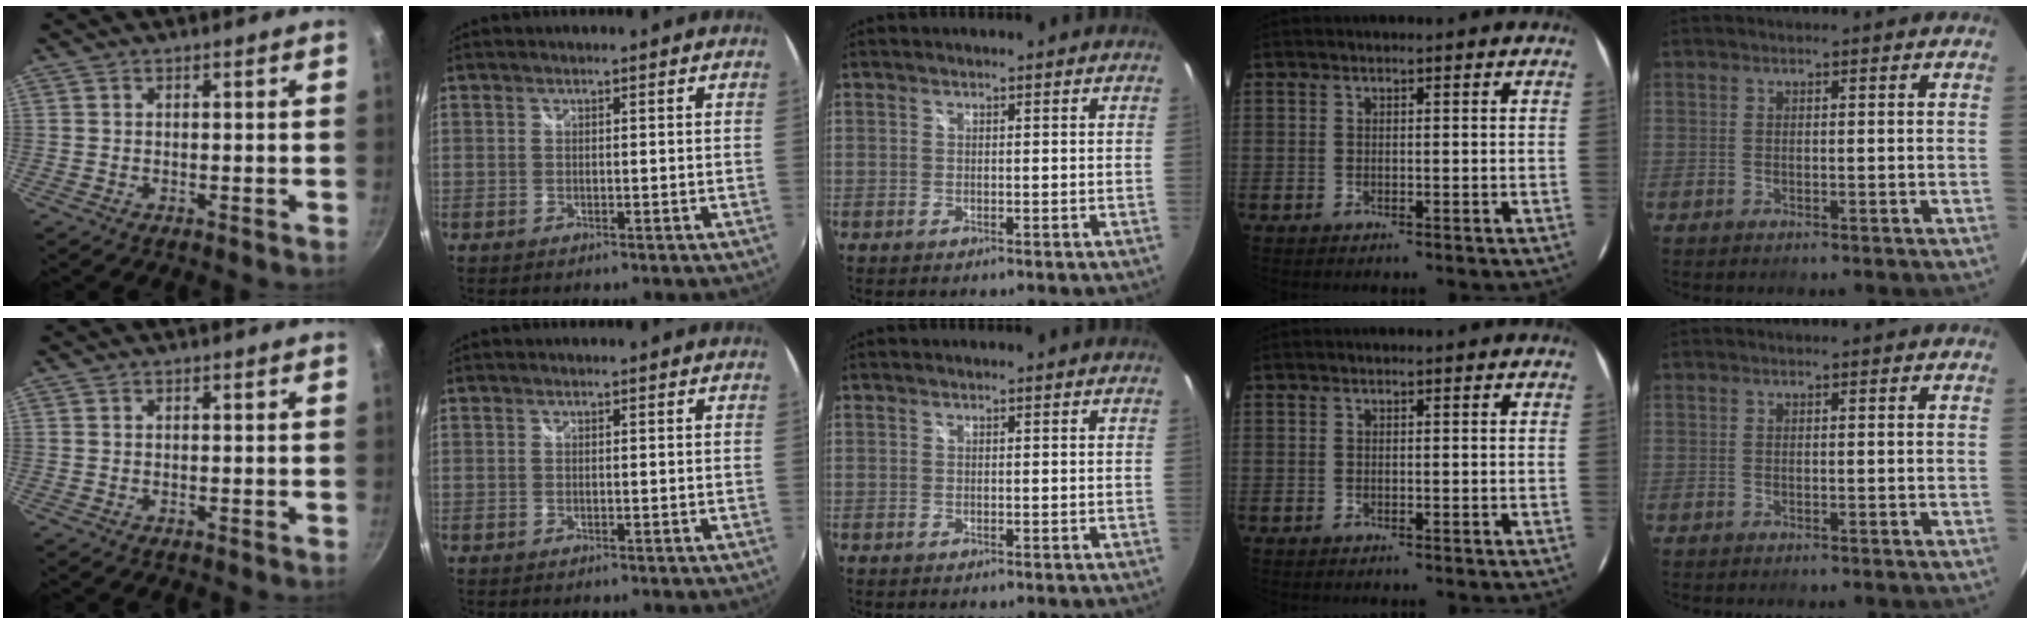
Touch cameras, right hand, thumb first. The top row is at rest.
{}